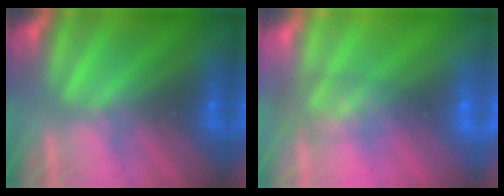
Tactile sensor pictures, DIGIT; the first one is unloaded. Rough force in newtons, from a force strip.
{"total": 7.1}